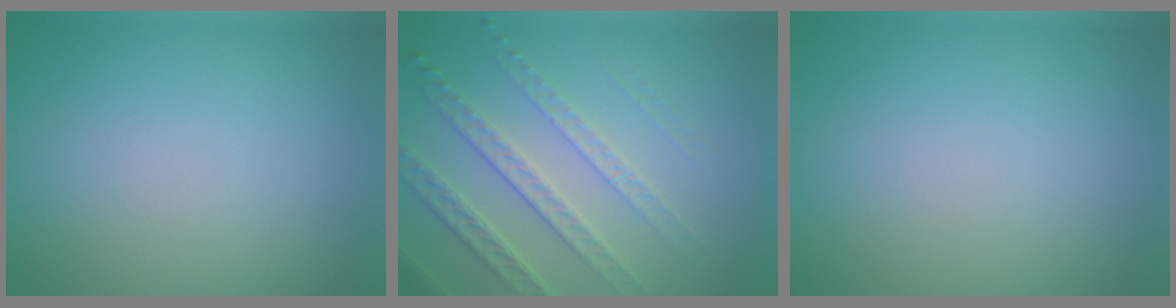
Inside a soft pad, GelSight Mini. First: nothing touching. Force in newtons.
{"total": 4.2, "press": 3.8, "slide": 2.0}
{"total": 0.0}